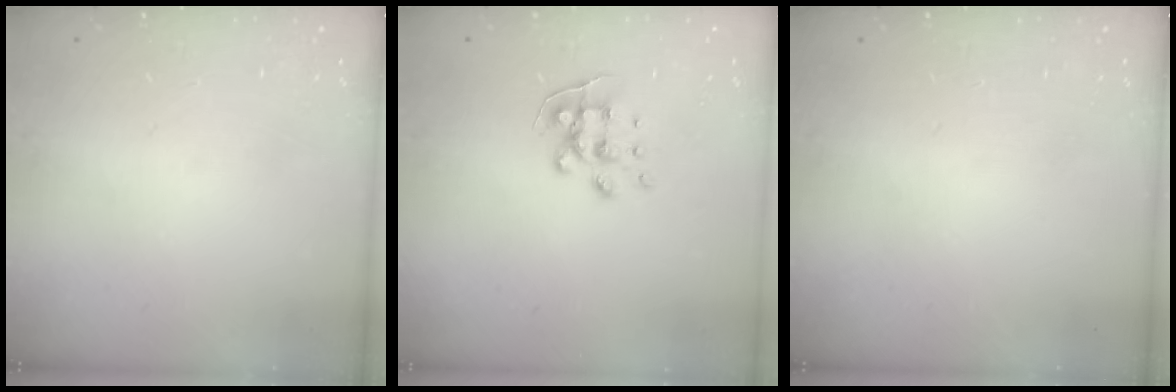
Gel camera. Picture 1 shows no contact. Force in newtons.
{"total": 7.3, "press": 7.3, "slide": 0.7}
{"total": 0.0}